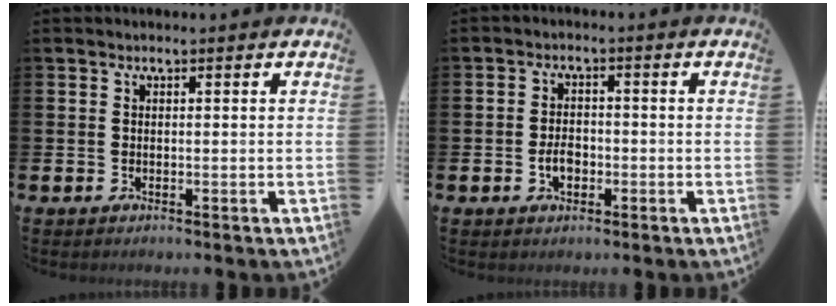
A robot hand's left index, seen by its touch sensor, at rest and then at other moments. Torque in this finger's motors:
{"motor_torque": [0.26, 0.02, 0.10, 0.09]}